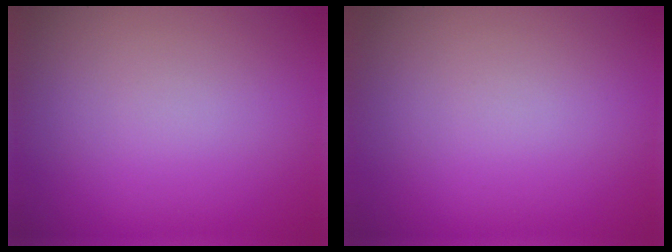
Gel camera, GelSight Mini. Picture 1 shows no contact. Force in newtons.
{"total": 0.0}